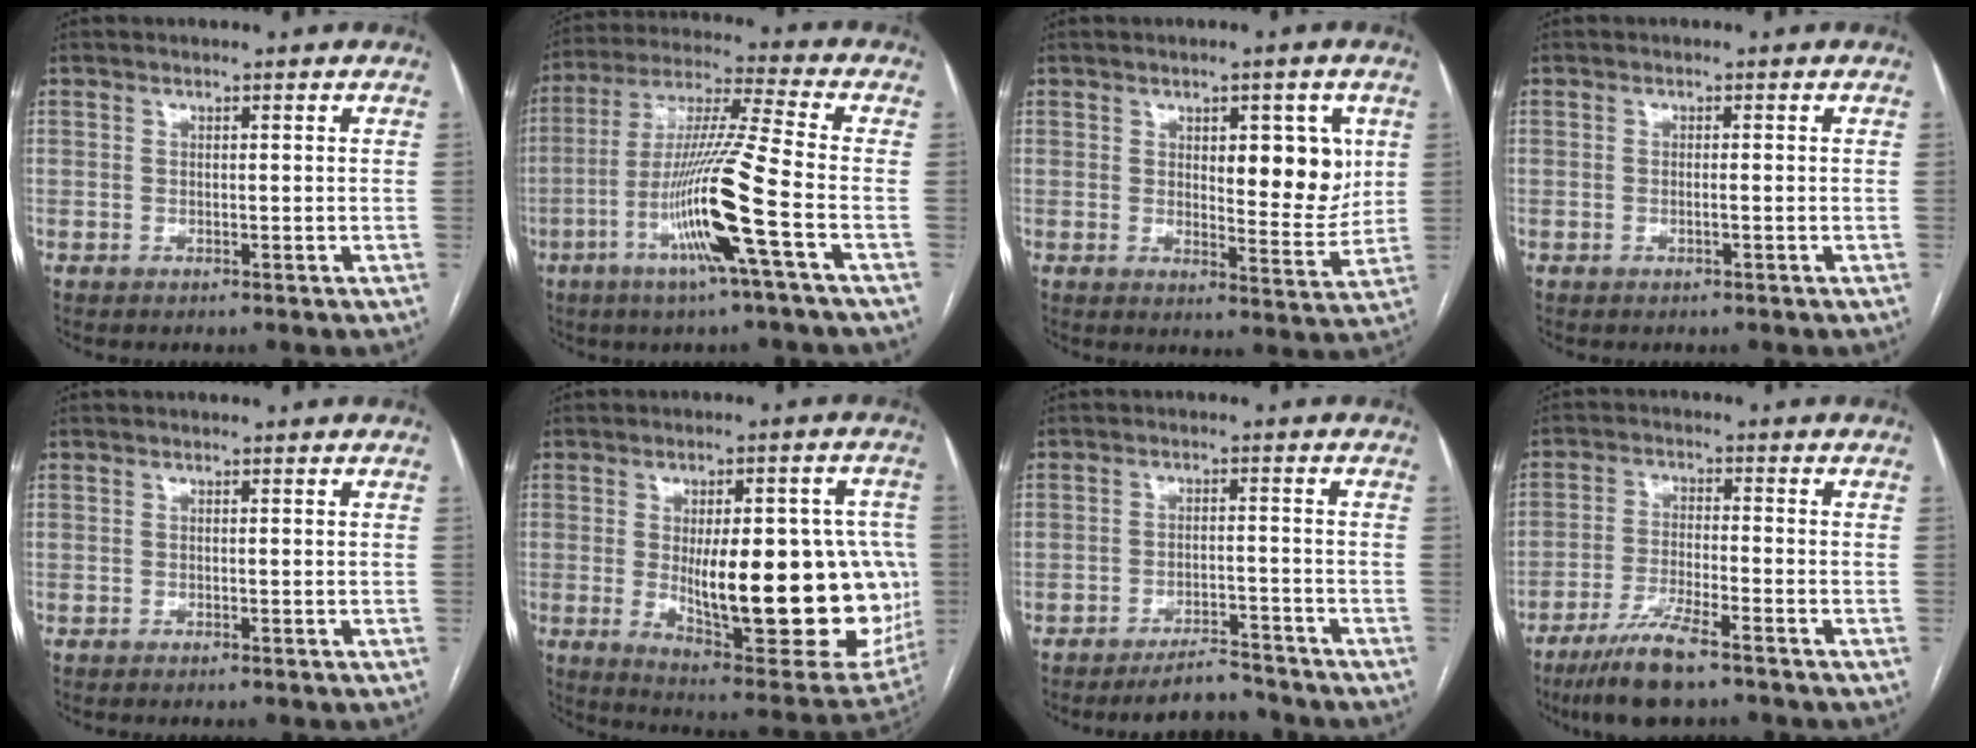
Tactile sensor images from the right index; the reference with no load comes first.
{"total": 15.1, "force": [-5.2, -1.5, 14.1], "torque": [-0.278, -0.012, -0.104]}
{"total": 8.7, "force": [2.4, 3.0, 7.8], "torque": [-0.096, -0.004, 0.036]}
{"total": 0.7, "force": [-0.2, 0.0, 0.7], "torque": [-0.014, 0.000, -0.002]}
{"total": 0.0}
{"total": 25.3, "force": [-1.8, 8.3, 23.9], "torque": [-0.277, 0.003, 0.003]}
{"total": 5.2, "force": [-5.0, 1.0, 0.9], "torque": [-0.008, -0.001, -0.079]}
{"total": 8.8, "force": [-6.4, 0.8, 6.0], "torque": [-0.119, -0.023, -0.117]}